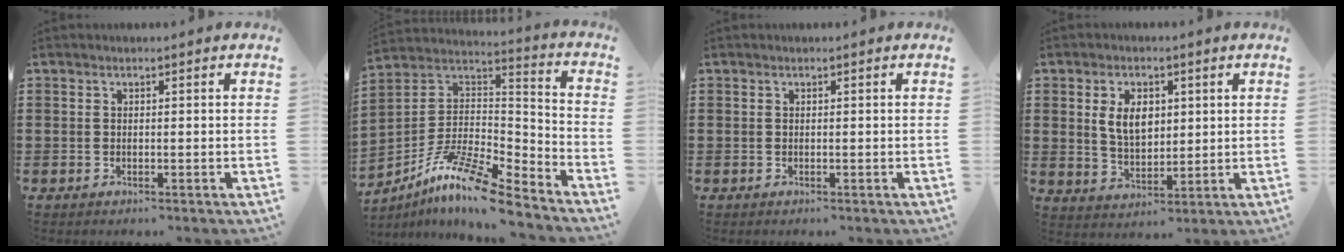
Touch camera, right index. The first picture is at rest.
{"total": 11.9, "force": [-9.4, 1.6, 7.1], "torque": [-0.140, 0.012, -0.187]}
{"total": 0.0}
{"total": 5.9, "force": [1.4, 3.7, 4.4], "torque": [-0.089, 0.011, 0.020]}